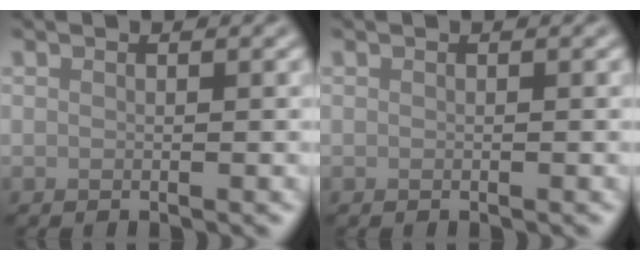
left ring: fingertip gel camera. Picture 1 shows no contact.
{"total": 0.0}